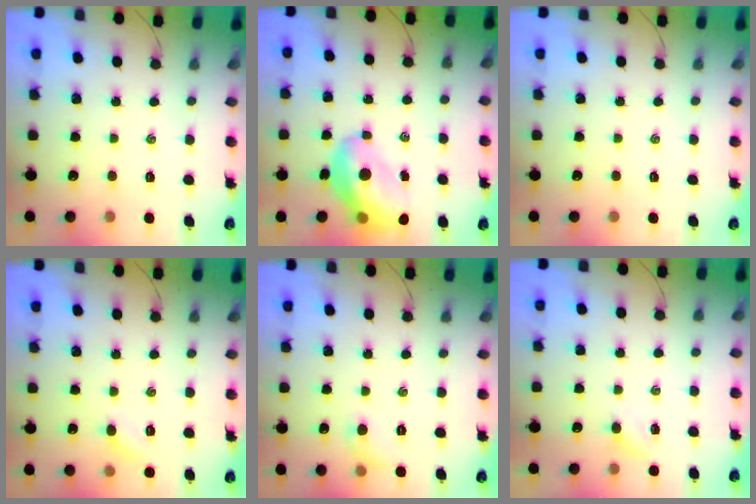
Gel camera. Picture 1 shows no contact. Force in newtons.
{"total": 13.4, "press": 12.8, "slide": 3.9}
{"total": 0.0}
{"total": 4.4, "press": 4.2, "slide": 1.4}
{"total": 5.9, "press": 5.7, "slide": 1.5}
{"total": 2.3, "press": 2.2, "slide": 0.8}